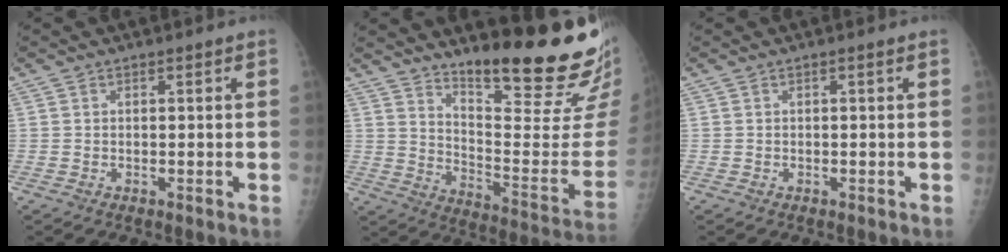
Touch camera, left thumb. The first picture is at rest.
{"total": 22.0, "force": [17.9, 2.7, 12.5], "torque": [-0.159, -0.158, 0.262]}
{"total": 0.0}